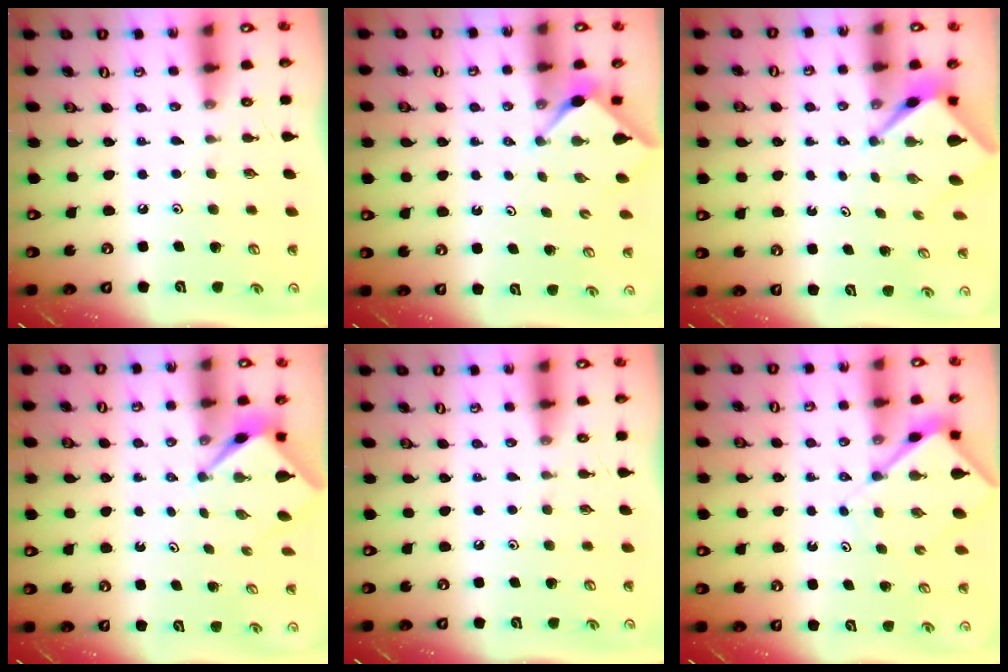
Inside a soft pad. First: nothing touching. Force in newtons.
{"total": 3.0, "press": 3.0, "slide": 0.4}
{"total": 3.0, "press": 3.0, "slide": 0.1}
{"total": 2.6, "press": 2.6, "slide": 0.2}
{"total": 0.0}
{"total": 6.4, "press": 6.3, "slide": 0.8}